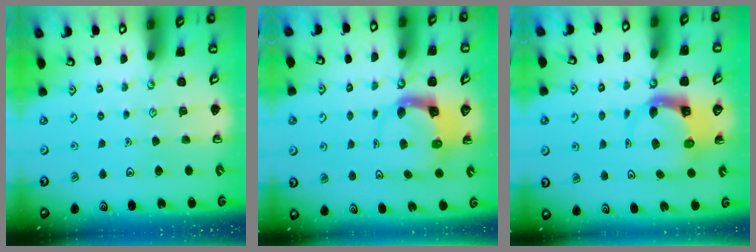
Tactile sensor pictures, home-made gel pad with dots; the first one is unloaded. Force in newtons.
{"total": 3.7, "press": 3.6, "slide": 0.5}
{"total": 5.6, "press": 5.6, "slide": 0.8}